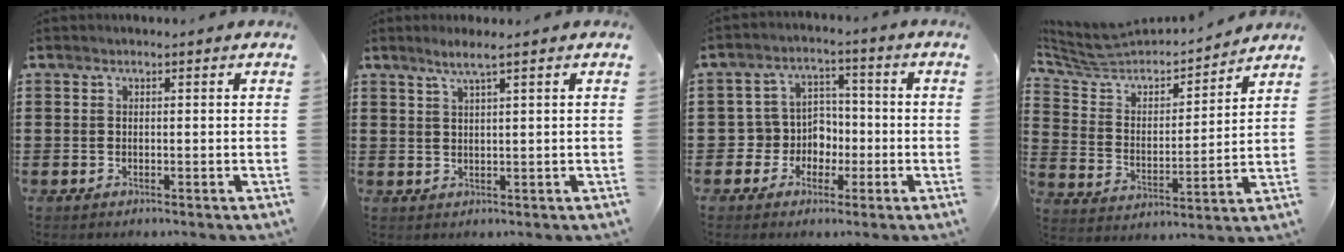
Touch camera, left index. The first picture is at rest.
{"total": 2.4, "force": [1.5, -0.2, 1.9], "torque": [-0.040, 0.000, 0.027]}
{"total": 5.6, "force": [-1.0, 5.4, 1.3], "torque": [-0.054, 0.006, -0.022]}
{"total": 5.2, "force": [4.7, 1.8, 1.3], "torque": [-0.058, -0.037, 0.073]}